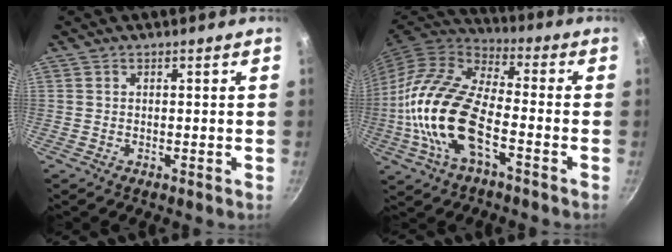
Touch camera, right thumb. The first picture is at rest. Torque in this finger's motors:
{"motor_torque": [2.66, 2.35, 2.41, -0.01, 0.89]}